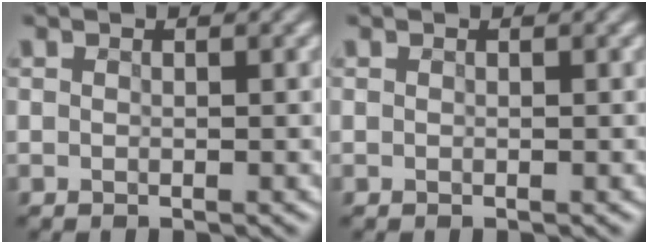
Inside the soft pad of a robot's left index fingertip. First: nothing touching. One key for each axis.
{"total": 0.0}